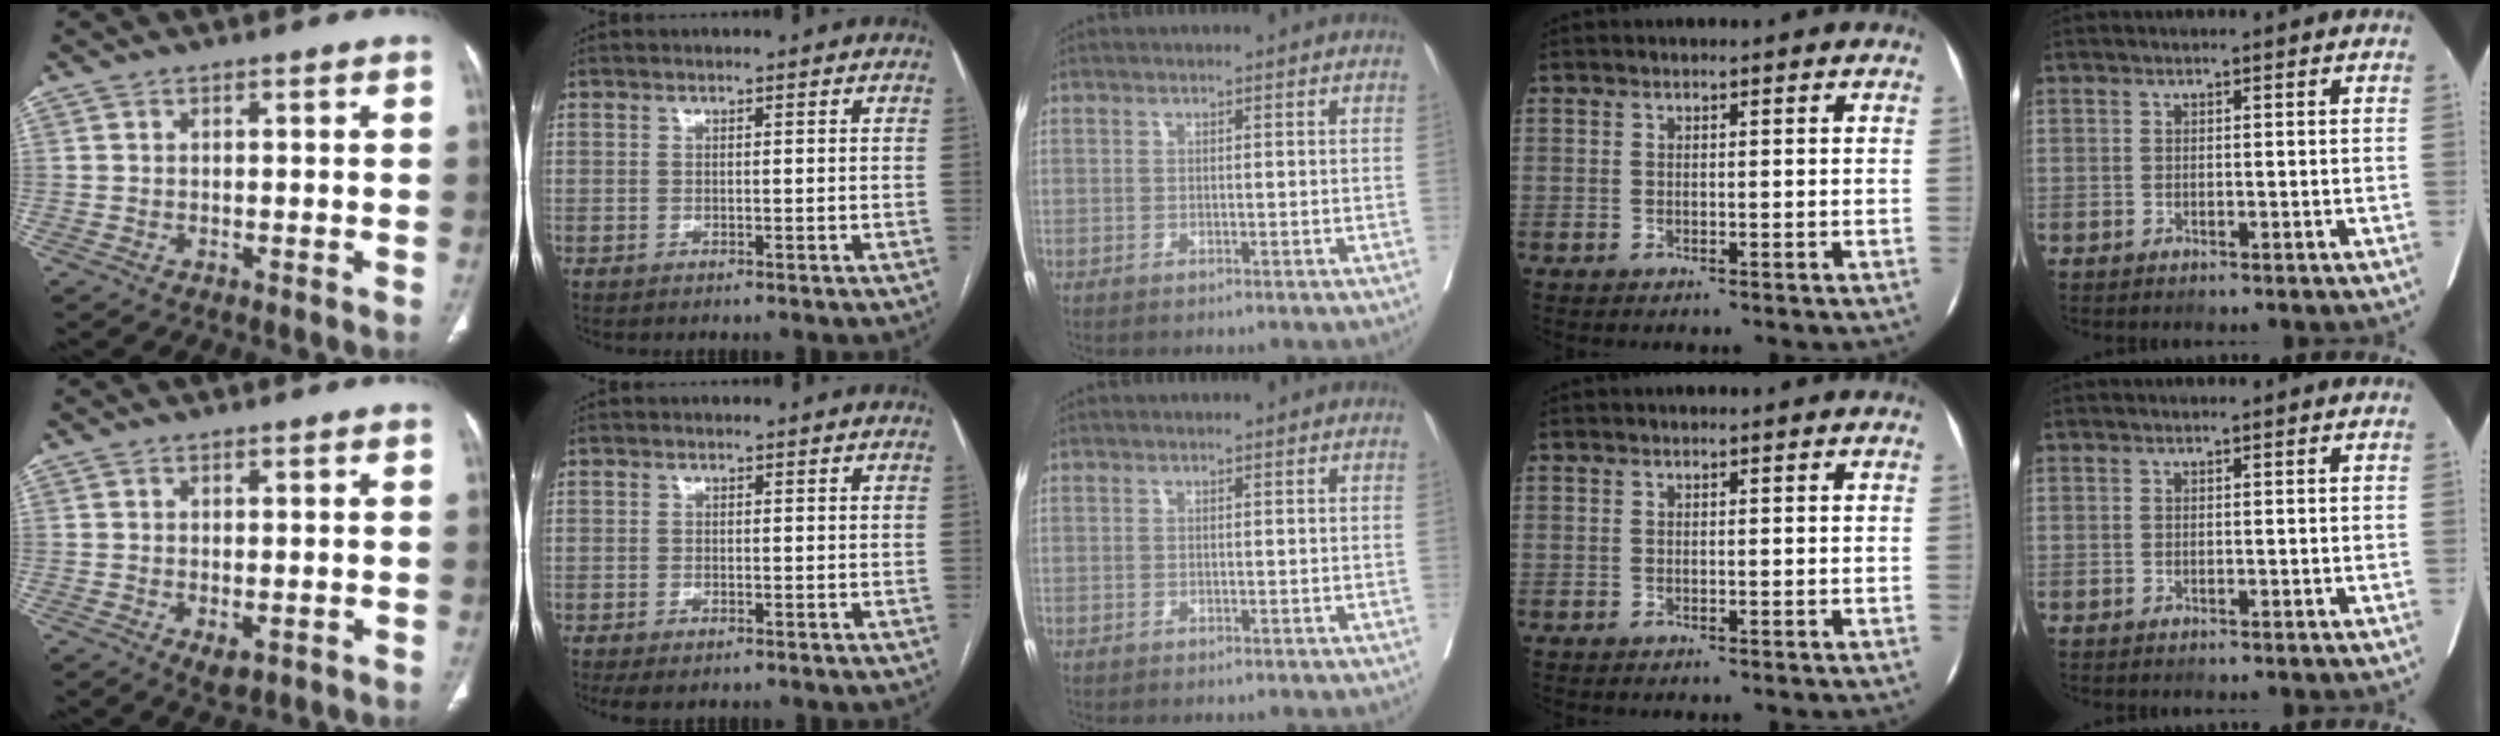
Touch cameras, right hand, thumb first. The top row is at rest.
{"thumb": {"total": 2.8, "force": [-0.8, 1.6, 2.2], "torque": [-0.030, -0.004, -0.005]}, "index": {"total": 2.3, "force": [-1.5, 0.9, 1.5], "torque": [-0.026, -0.003, -0.015]}}